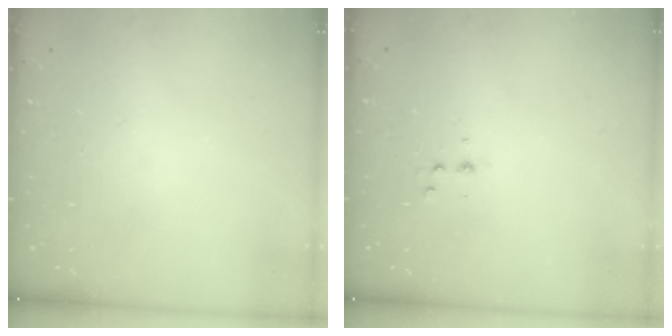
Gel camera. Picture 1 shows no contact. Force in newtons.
{"total": 3.7, "press": 3.5, "slide": 1.1}